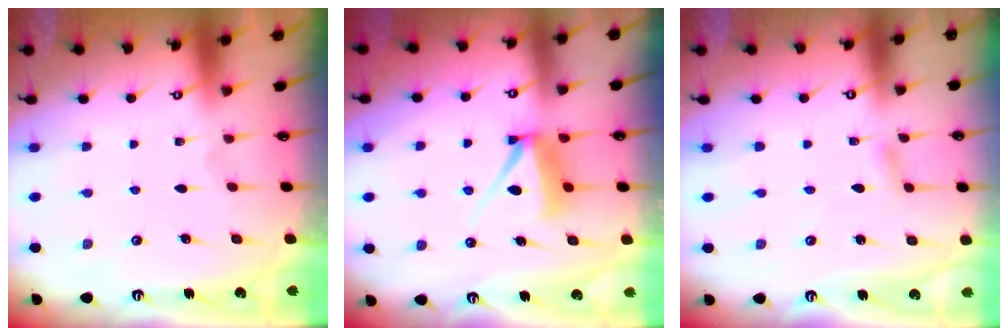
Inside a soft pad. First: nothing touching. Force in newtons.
{"total": 7.4, "press": 7.4, "slide": 0.6}
{"total": 3.1, "press": 3.1, "slide": 0.4}